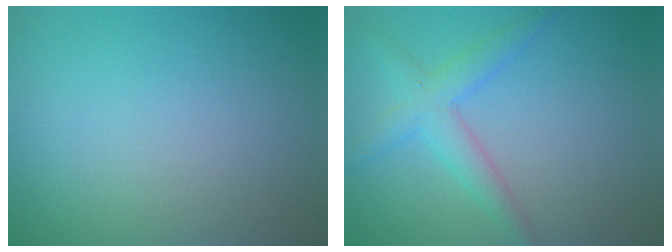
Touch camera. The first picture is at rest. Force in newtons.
{"total": 3.2, "press": 3.1, "slide": 0.2}